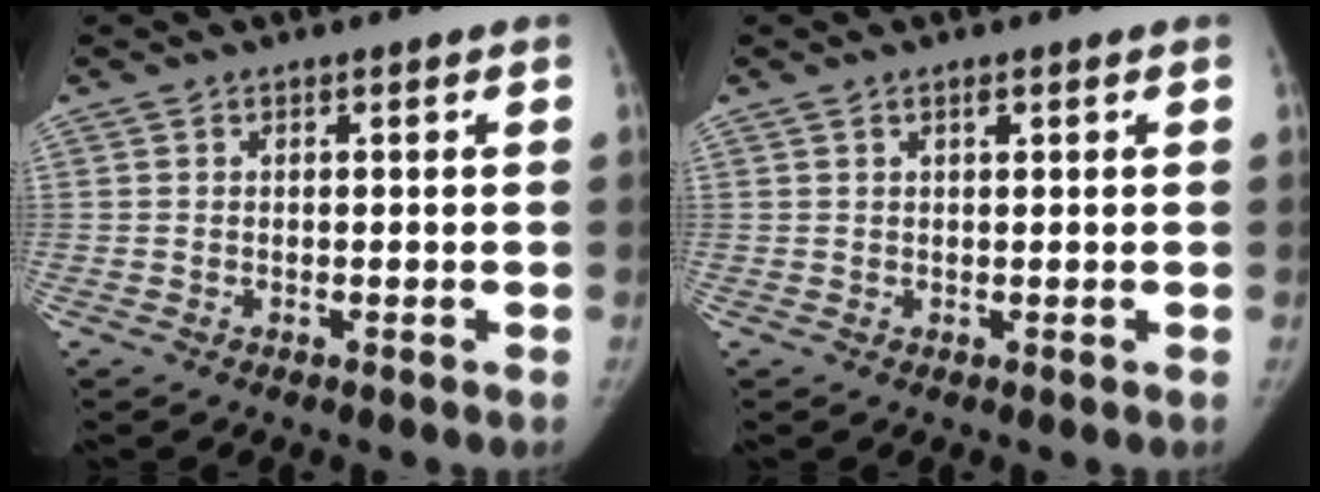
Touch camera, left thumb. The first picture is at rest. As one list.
[{"total": 0.9, "force": [0.5, 0.2, 0.7], "torque": [-0.010, 0.003, 0.008]}]